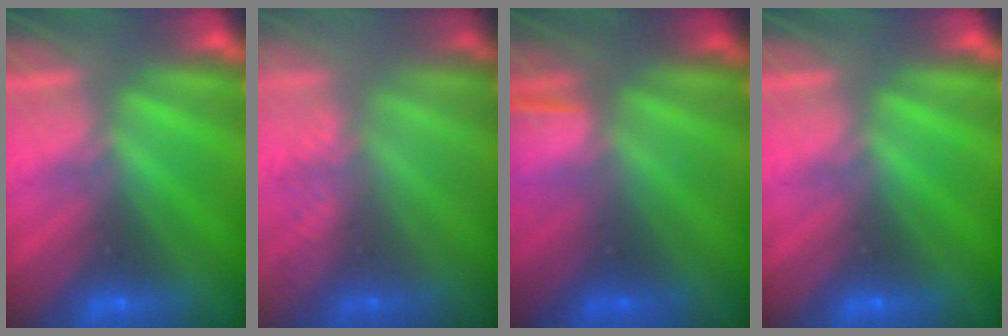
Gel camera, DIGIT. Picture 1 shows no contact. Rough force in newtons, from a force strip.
{"total": 2.7}
{"total": 1.3}
{"total": 0.0}